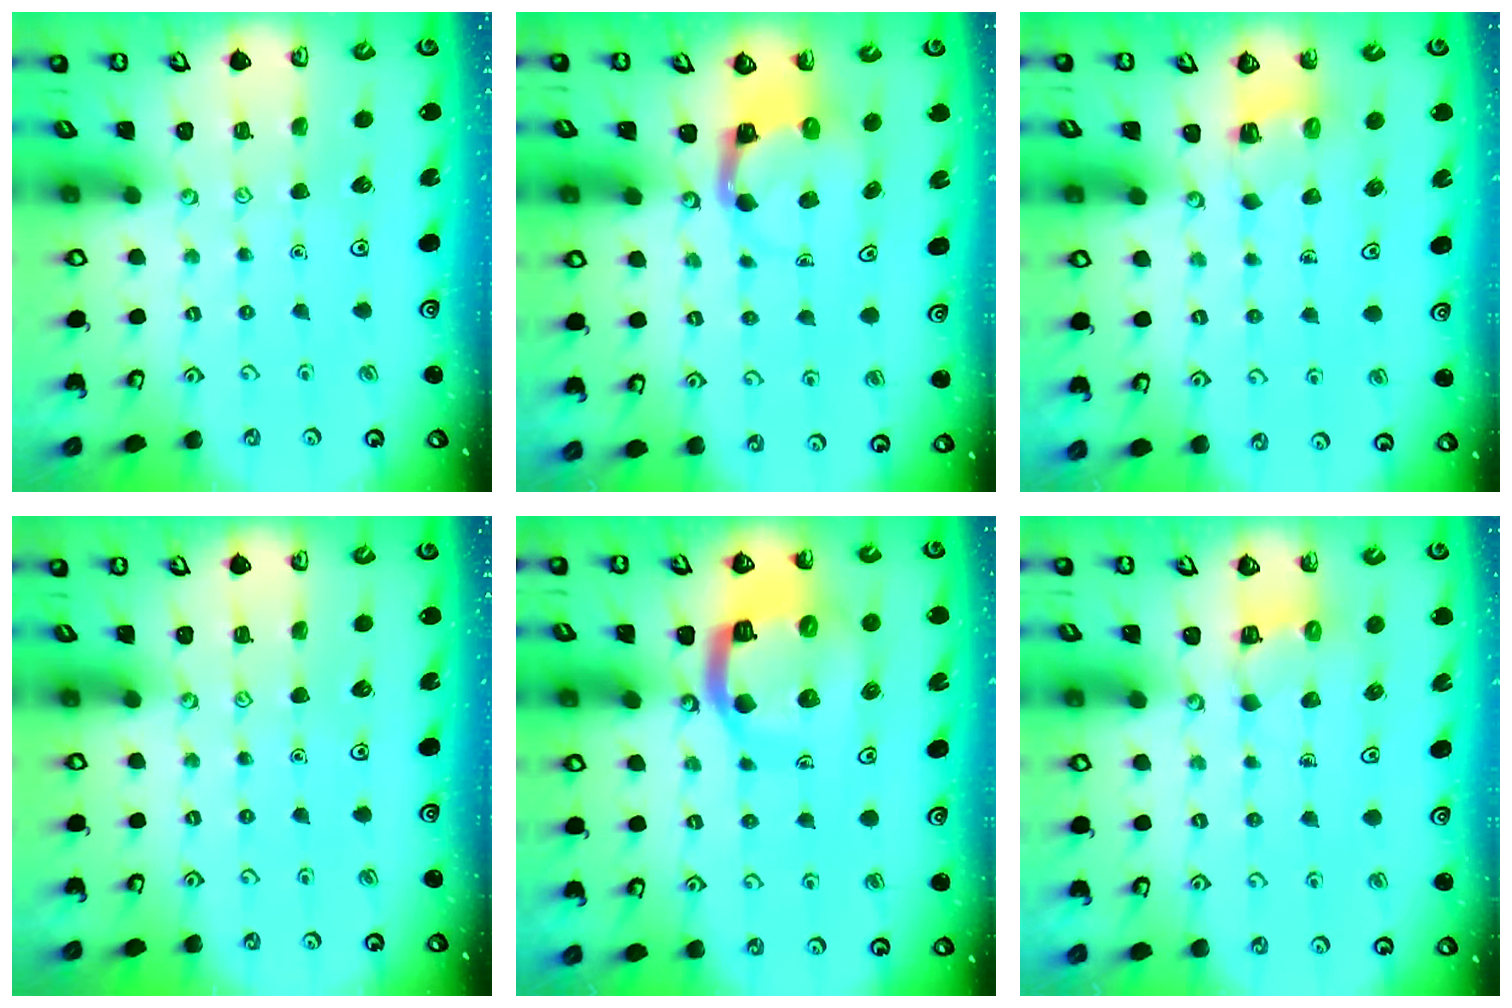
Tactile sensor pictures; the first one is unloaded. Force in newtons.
{"total": 4.0, "press": 4.0, "slide": 0.4}
{"total": 3.1, "press": 3.1, "slide": 0.3}
{"total": 0.0}
{"total": 15.5, "press": 15.4, "slide": 1.9}
{"total": 4.7, "press": 4.7, "slide": 0.4}